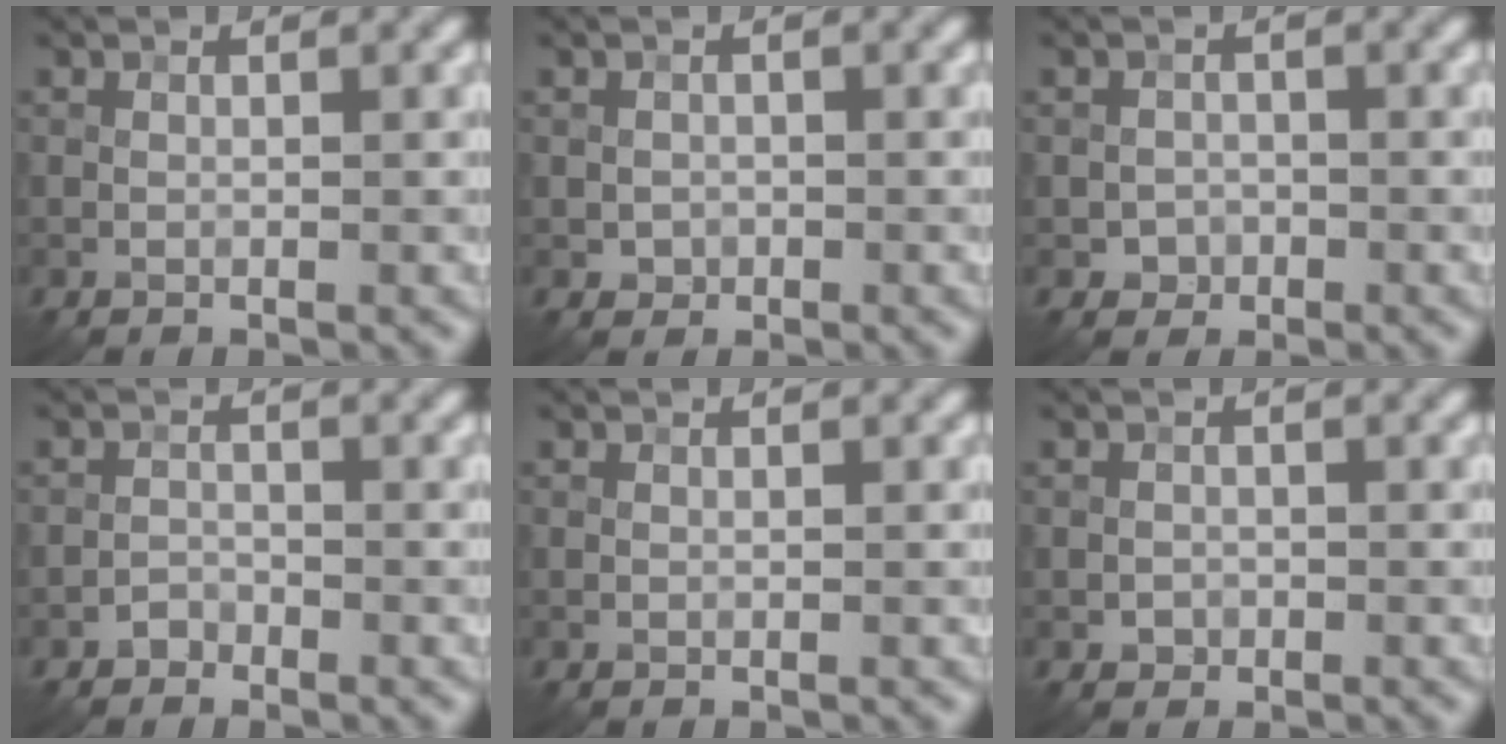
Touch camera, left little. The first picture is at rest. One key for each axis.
{"total": 1.0, "fx": -0.3, "fy": 1.0, "fz": 0.2, "tx": 0.004, "ty": -0.003, "tz": -0.007}
{"total": 1.4, "fx": -0.5, "fy": 1.3, "fz": 0.2, "tx": 0.009, "ty": 0.001, "tz": -0.012}
{"total": 1.1, "fx": -0.9, "fy": 0.6, "fz": 0.0, "tx": 0.005, "ty": 0.005, "tz": -0.017}
{"total": 0.0}
{"total": 0.8, "fx": -0.4, "fy": 0.7, "fz": 0.1, "tx": 0.004, "ty": -0.002, "tz": -0.008}